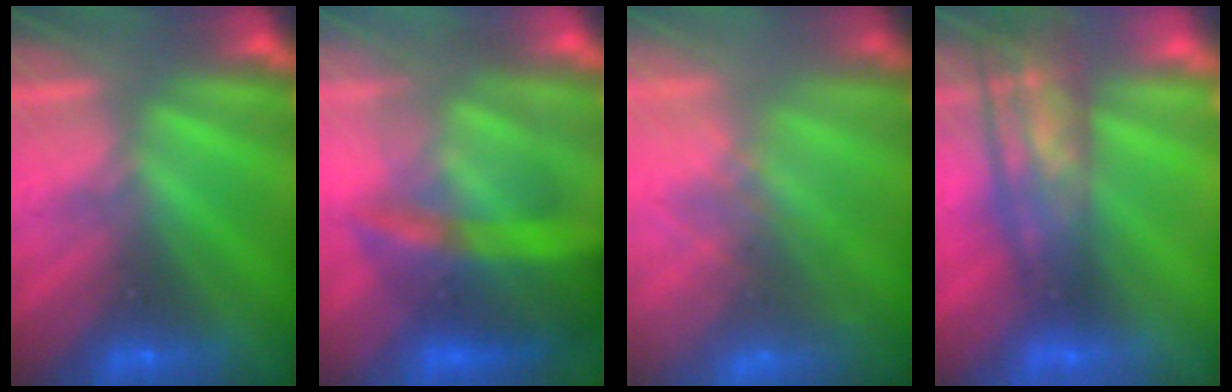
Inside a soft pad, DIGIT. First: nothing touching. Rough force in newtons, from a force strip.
{"total": 7.6}
{"total": 5.9}
{"total": 5.7}